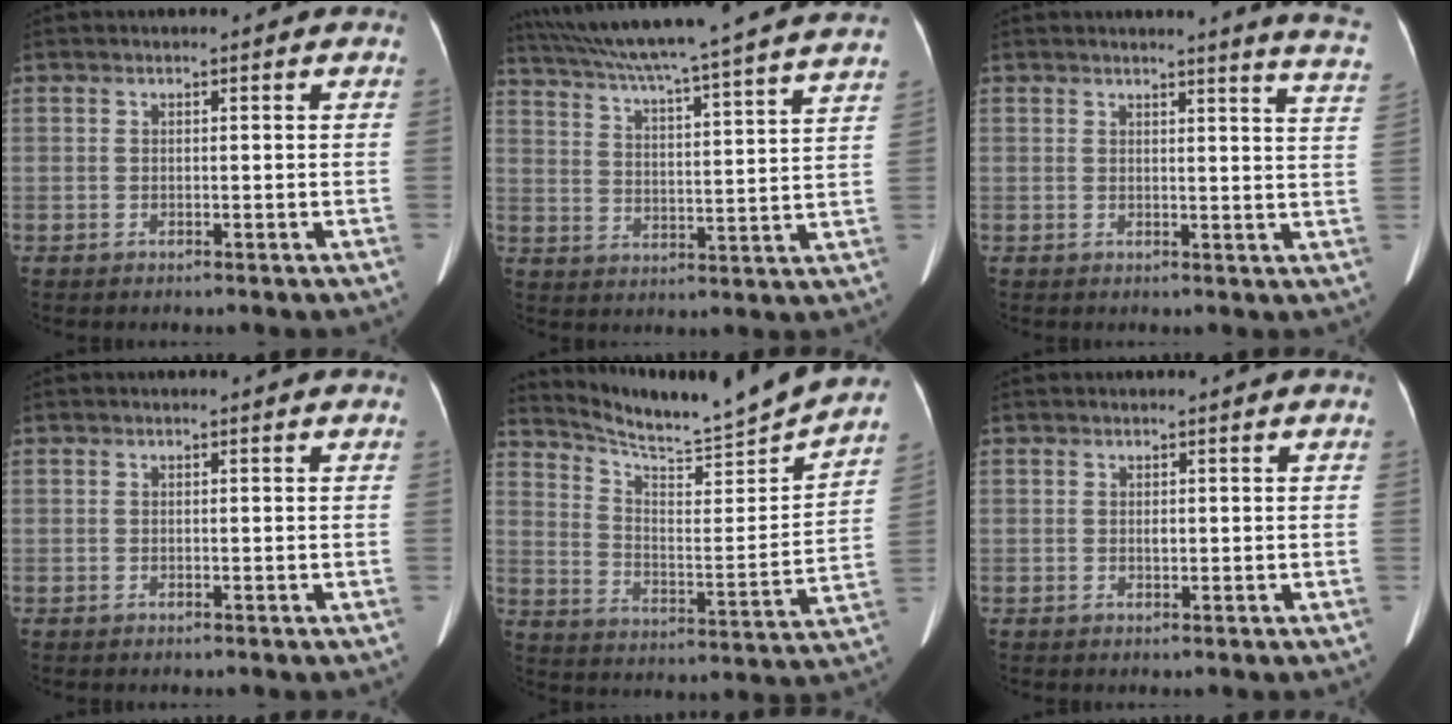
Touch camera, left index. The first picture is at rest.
{"total": 27.4, "force": [24.3, -1.1, 12.5], "torque": [-0.212, -0.025, 0.328]}
{"total": 8.9, "force": [8.3, -1.2, 3.0], "torque": [-0.028, -0.070, 0.064]}
{"total": 0.0}
{"total": 20.1, "force": [18.9, -1.0, 6.8], "torque": [-0.124, -0.064, 0.274]}
{"total": 0.6, "force": [0.2, 0.4, 0.4], "torque": [-0.006, 0.004, 0.005]}